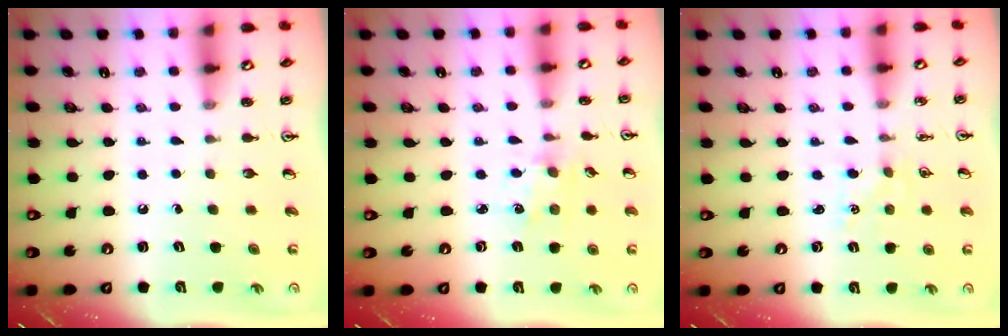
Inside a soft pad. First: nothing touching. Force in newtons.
{"total": 1.6, "press": 1.5, "slide": 0.3}
{"total": 1.0, "press": 0.9, "slide": 0.2}